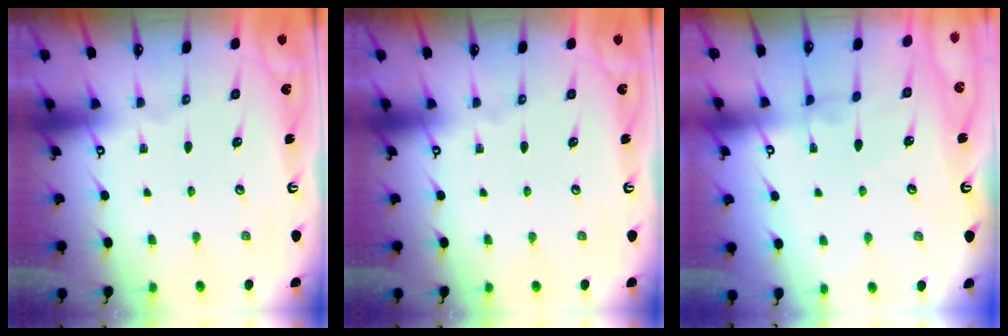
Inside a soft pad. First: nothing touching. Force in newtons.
{"total": 0.0}
{"total": 2.8, "press": 2.7, "slide": 0.4}